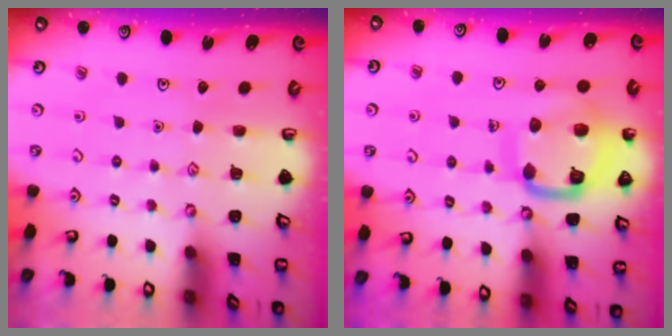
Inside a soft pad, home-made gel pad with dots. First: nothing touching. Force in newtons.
{"total": 14.4, "press": 14.4, "slide": 1.5}